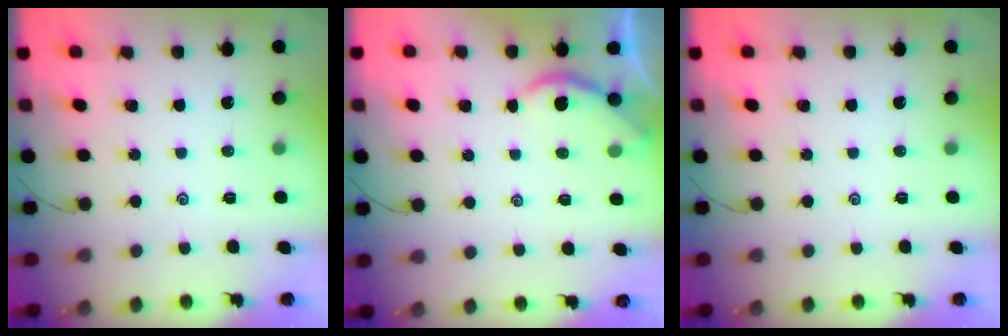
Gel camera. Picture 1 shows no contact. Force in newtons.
{"total": 2.4, "press": 2.3, "slide": 0.5}
{"total": 0.0}